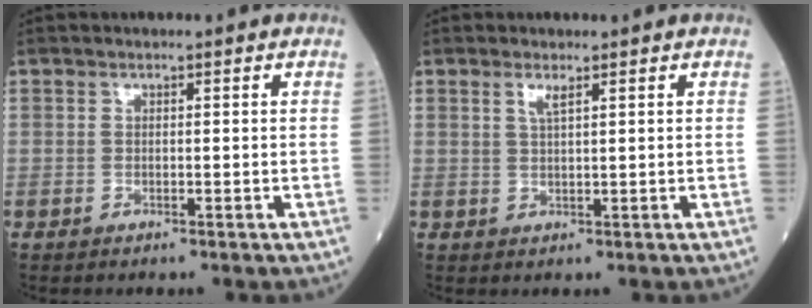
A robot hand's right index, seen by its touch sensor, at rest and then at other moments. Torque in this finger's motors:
{"motor_torque": [0.29, 0.15, 0.01, 0.02]}